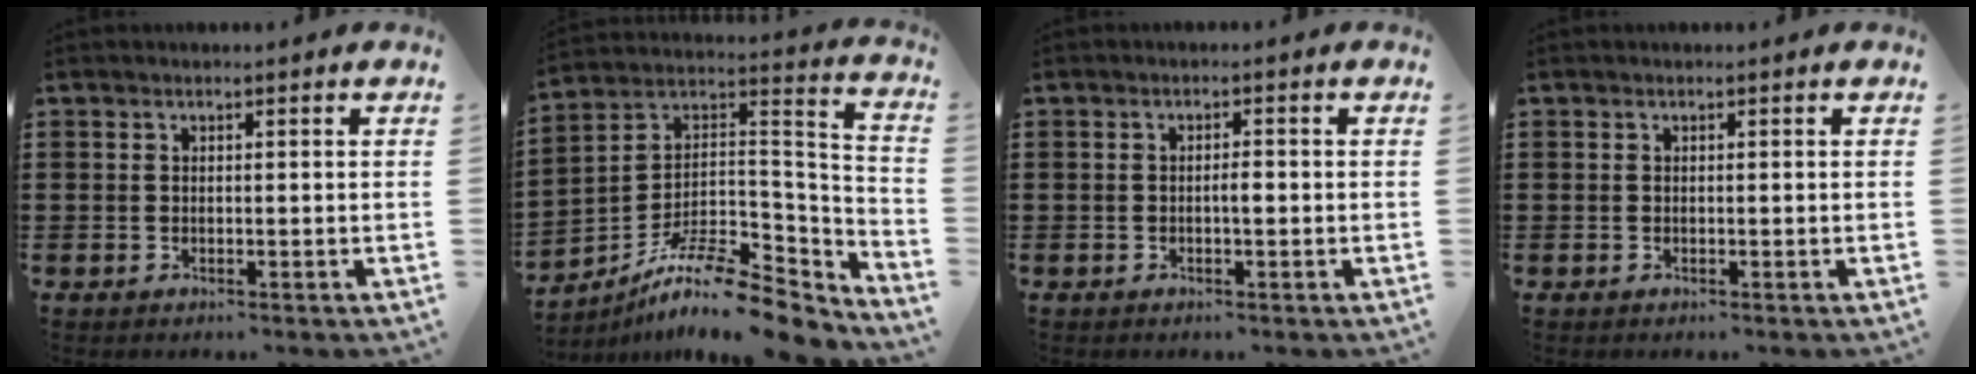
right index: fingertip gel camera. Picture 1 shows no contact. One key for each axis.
{"total": 12.1, "fx": -9.4, "fy": 2.8, "fz": 7.1, "tx": -0.129, "ty": 0.014, "tz": -0.179}
{"total": 1.6, "fx": -0.4, "fy": 0.4, "fz": 1.5, "tx": -0.029, "ty": 0.001, "tz": -0.007}
{"total": 0.0}